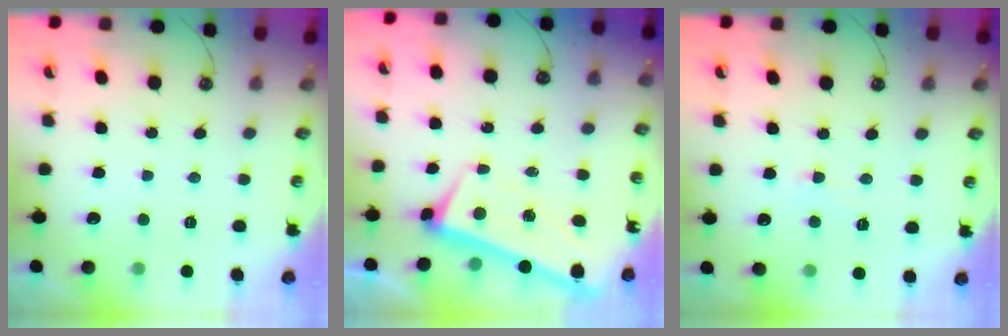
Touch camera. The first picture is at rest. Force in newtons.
{"total": 1.5, "press": 0.4, "slide": 1.5}
{"total": 0.8, "press": 0.6, "slide": 0.6}